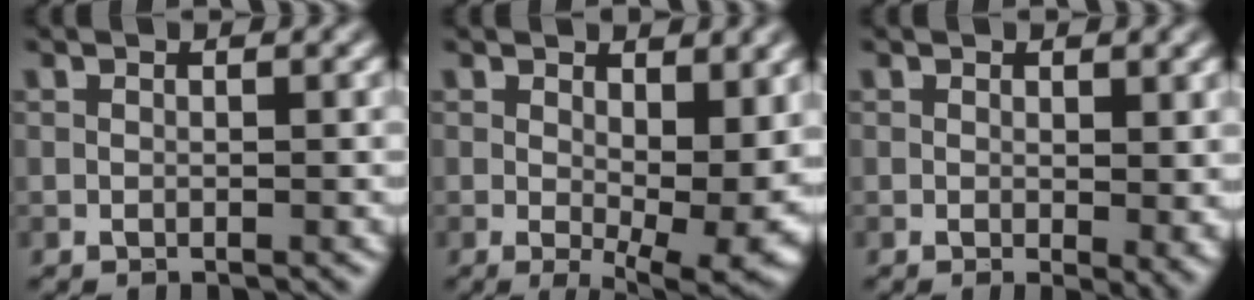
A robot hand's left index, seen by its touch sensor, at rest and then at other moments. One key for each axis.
{"total": 8.3, "fx": 0.5, "fy": 3.9, "fz": 7.2, "tx": -0.106, "ty": -0.024, "tz": 0.018}
{"total": 2.3, "fx": 0.4, "fy": 0.8, "fz": 2.1, "tx": -0.021, "ty": -0.010, "tz": 0.007}